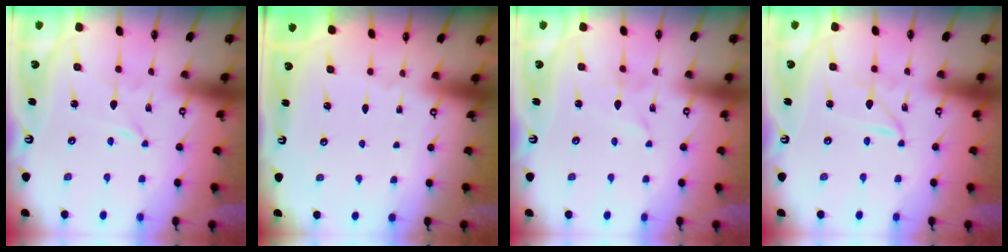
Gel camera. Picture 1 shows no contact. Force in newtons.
{"total": 0.0}
{"total": 1.9, "press": 1.9, "slide": 0.2}
{"total": 1.5, "press": 1.5, "slide": 0.2}